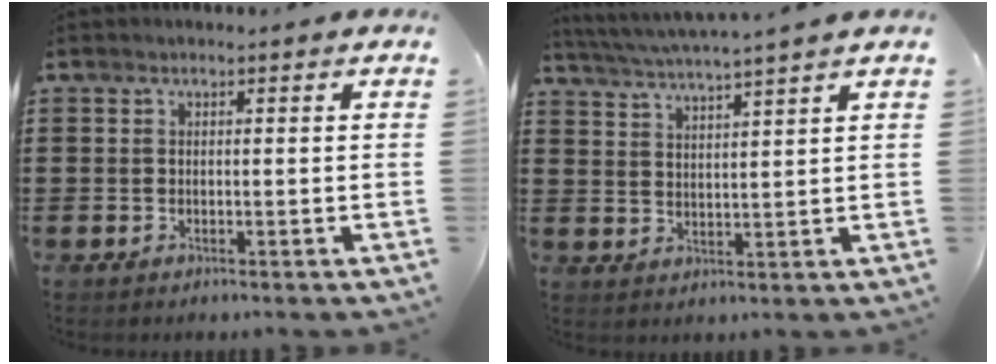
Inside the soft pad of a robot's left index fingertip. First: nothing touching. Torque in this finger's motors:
{"motor_torque": [-0.08, -0.07, 0.85, 0.21]}